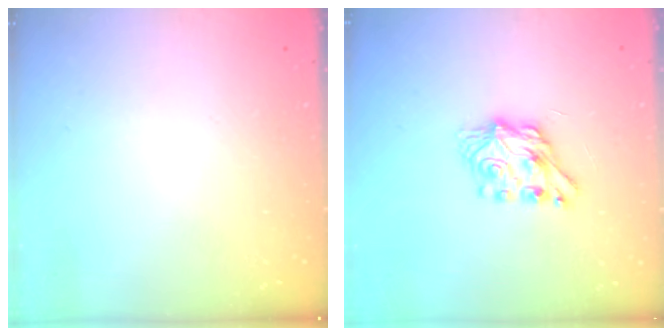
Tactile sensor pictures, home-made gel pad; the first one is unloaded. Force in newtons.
{"total": 7.2, "press": 7.2, "slide": 0.1}